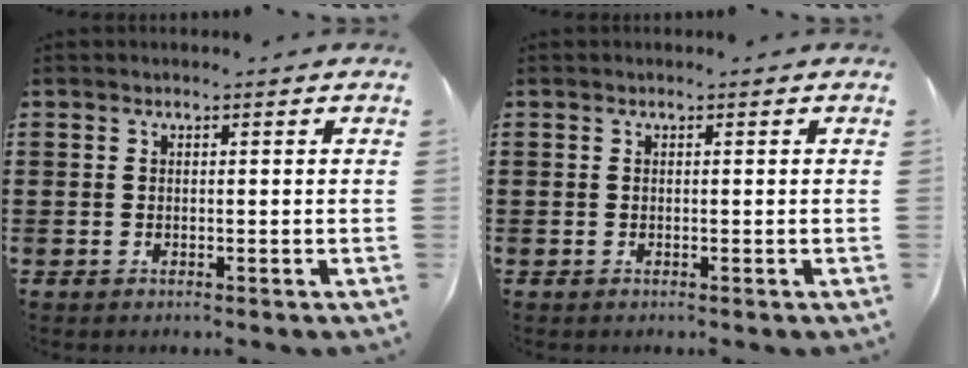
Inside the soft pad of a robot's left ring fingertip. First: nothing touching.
{"total": 0.0}